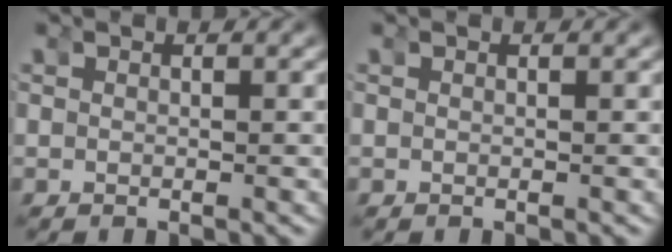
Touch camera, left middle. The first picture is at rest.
{"total": 0.0}